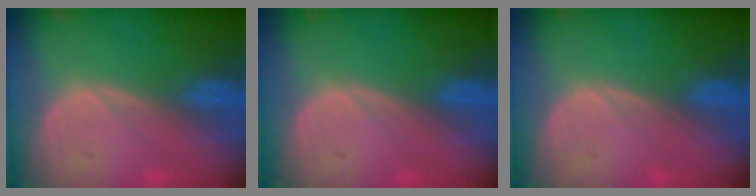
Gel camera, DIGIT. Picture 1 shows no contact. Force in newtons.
{"total": 0.0}
{"total": 0.0}